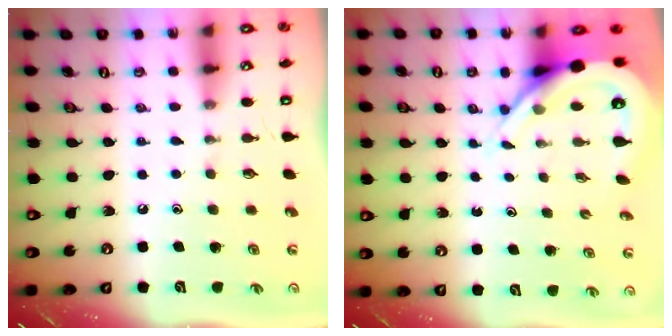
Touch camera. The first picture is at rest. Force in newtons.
{"total": 8.0, "press": 8.0, "slide": 1.0}